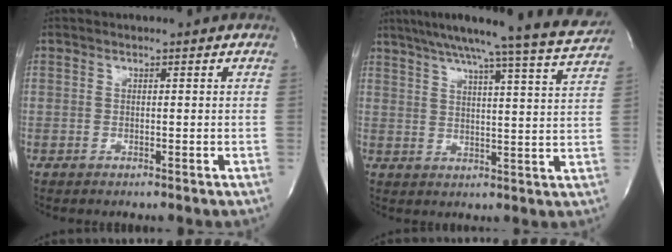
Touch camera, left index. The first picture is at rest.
{"total": 18.1, "force": [16.5, -1.5, 7.2], "torque": [-0.119, -0.043, 0.211]}